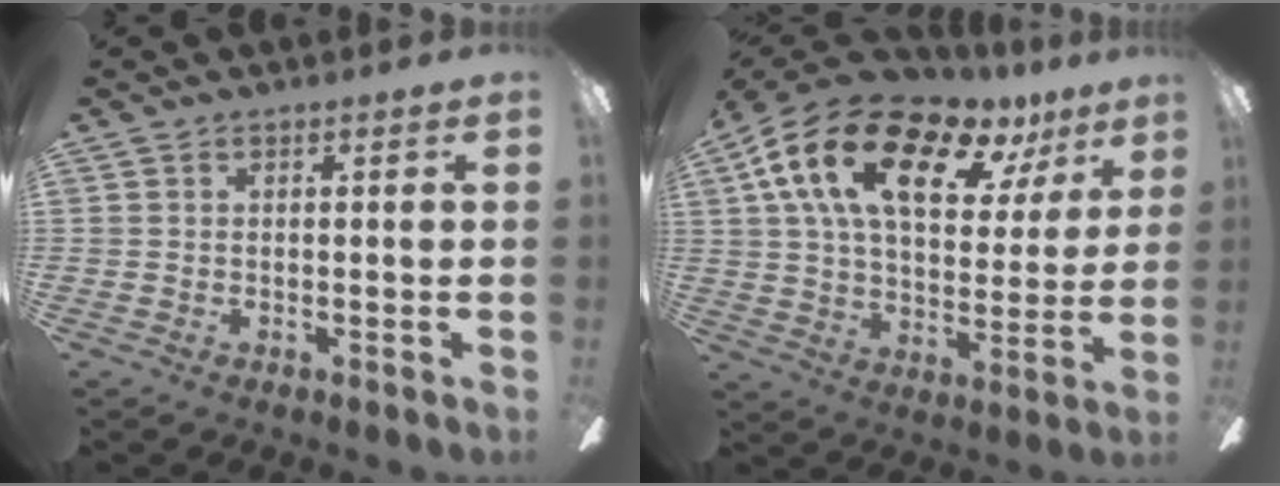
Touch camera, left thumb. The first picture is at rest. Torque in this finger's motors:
{"motor_torque": [0.97, 0.93, 2.12, -0.65, 0.60]}